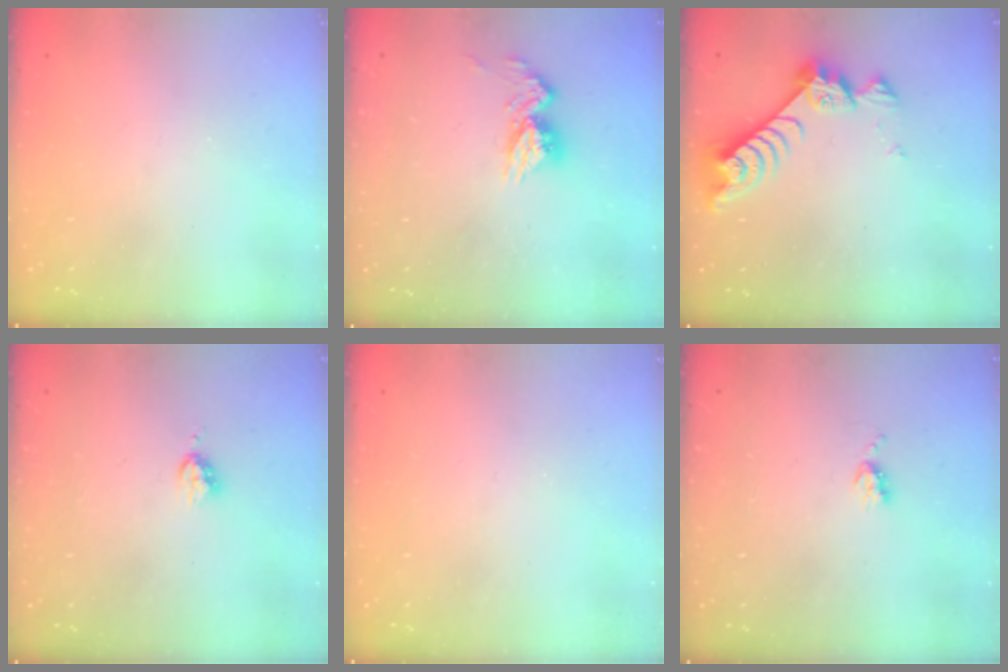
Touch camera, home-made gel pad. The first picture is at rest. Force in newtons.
{"total": 10.7, "press": 10.7, "slide": 1.0}
{"total": 8.8, "press": 8.8, "slide": 0.8}
{"total": 4.2, "press": 4.2, "slide": 0.6}
{"total": 0.0}
{"total": 5.8, "press": 5.7, "slide": 0.8}